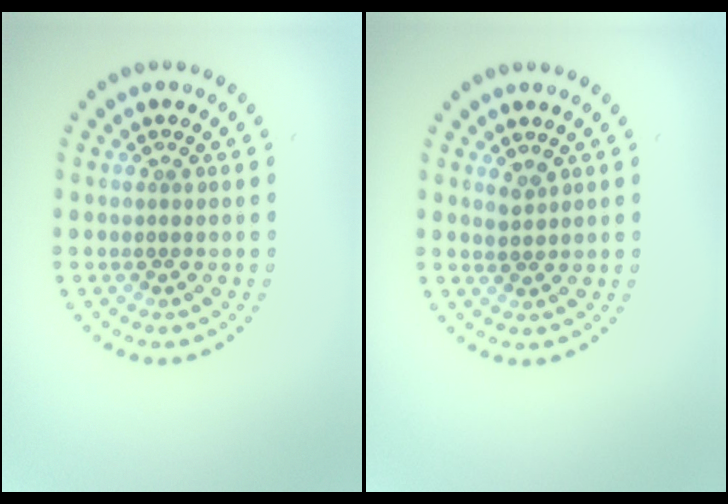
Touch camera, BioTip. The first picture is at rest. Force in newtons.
{"total": 1.1, "press": 0.9, "slide": 0.7}